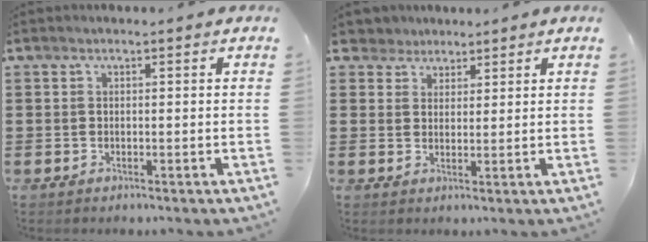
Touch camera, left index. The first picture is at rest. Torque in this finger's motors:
{"motor_torque": [0.15, -0.04, 0.00, -0.02]}